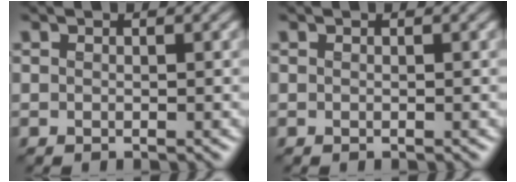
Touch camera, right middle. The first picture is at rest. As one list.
[{"total": 0.0}]